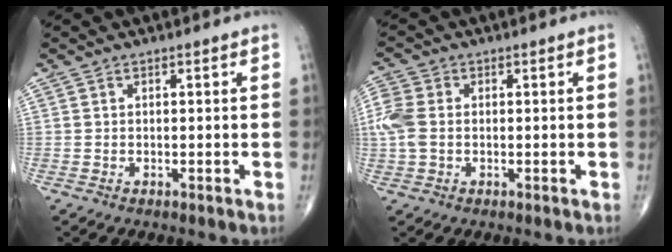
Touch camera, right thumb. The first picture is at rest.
{"total": 5.6, "force": [0.0, 4.0, 3.9], "torque": [-0.116, 0.010, -0.005]}